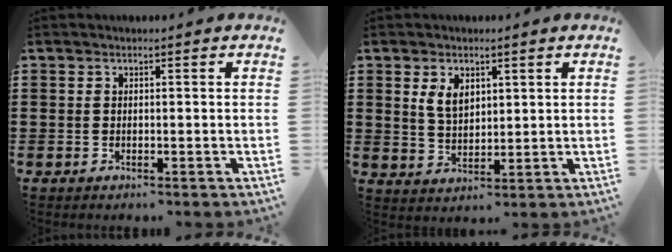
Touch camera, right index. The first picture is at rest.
{"total": 4.1, "force": [1.8, 2.6, 2.6], "torque": [-0.061, 0.008, 0.033]}